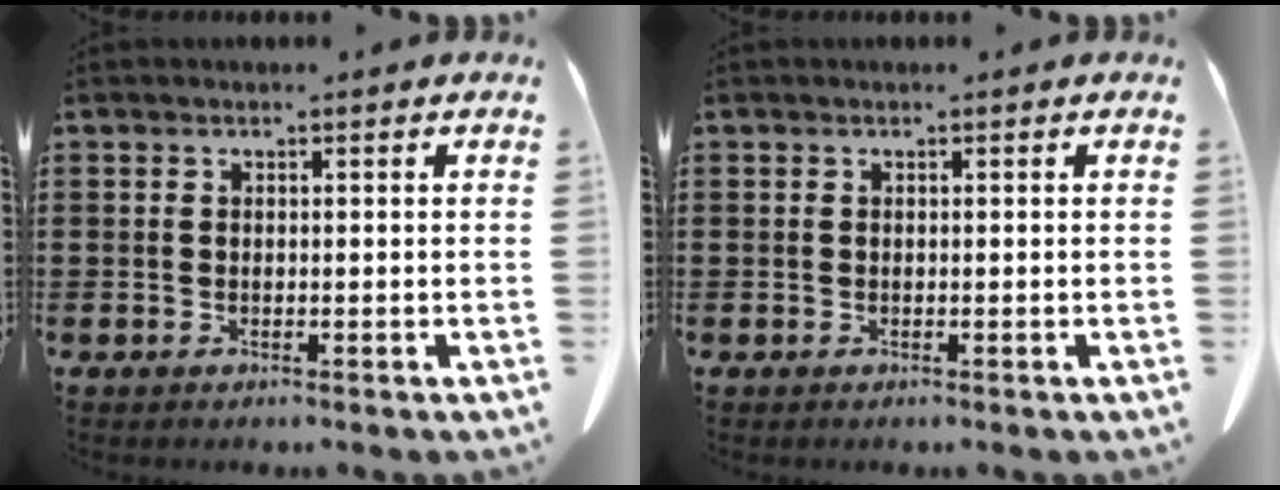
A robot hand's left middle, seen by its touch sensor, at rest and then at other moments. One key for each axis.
{"total": 0.0}